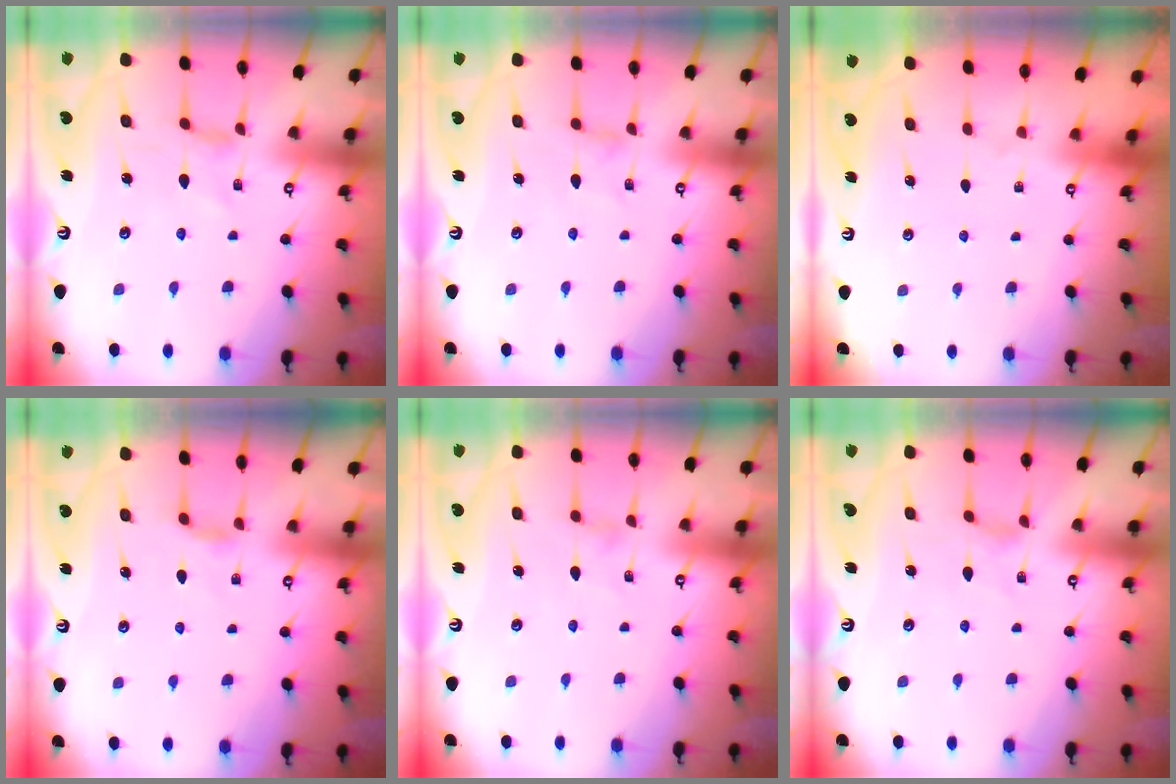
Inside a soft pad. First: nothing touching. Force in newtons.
{"total": 0.0}
{"total": 0.0}
{"total": 2.7, "press": 2.7, "slide": 0.3}
{"total": 0.8, "press": 0.8, "slide": 0.2}
{"total": 0.7, "press": 0.6, "slide": 0.2}